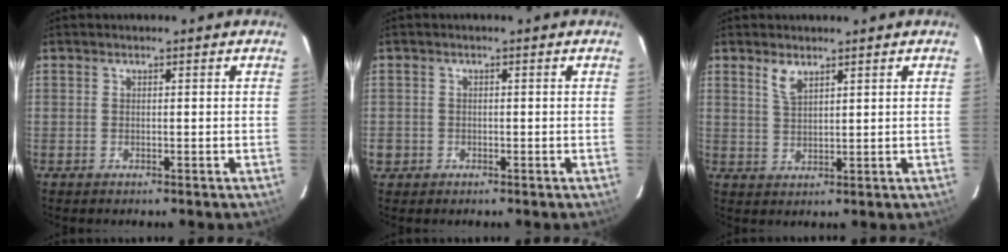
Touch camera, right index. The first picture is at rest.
{"total": 2.3, "force": [-0.7, 2.2, 0.4], "torque": [-0.010, 0.001, -0.009]}
{"total": 3.3, "force": [2.3, 1.2, 2.0], "torque": [-0.040, -0.001, 0.045]}